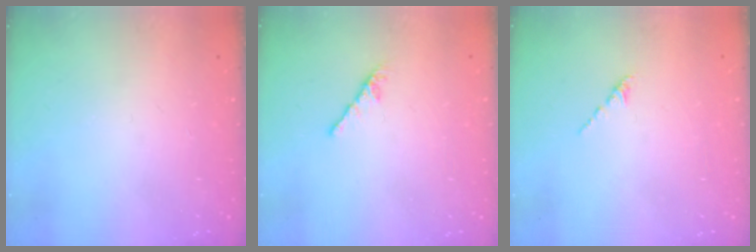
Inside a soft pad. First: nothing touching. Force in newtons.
{"total": 0.0}
{"total": 1.6, "press": 1.5, "slide": 0.6}